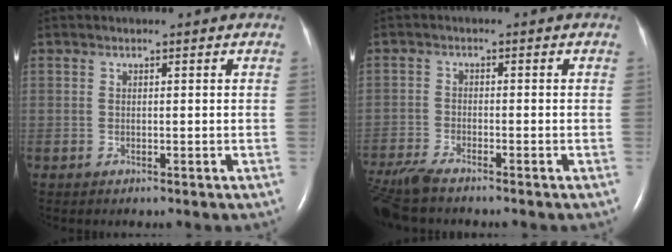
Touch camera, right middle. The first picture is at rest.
{"total": 6.7, "force": [-5.8, 0.7, 3.2], "torque": [-0.069, -0.022, -0.110]}